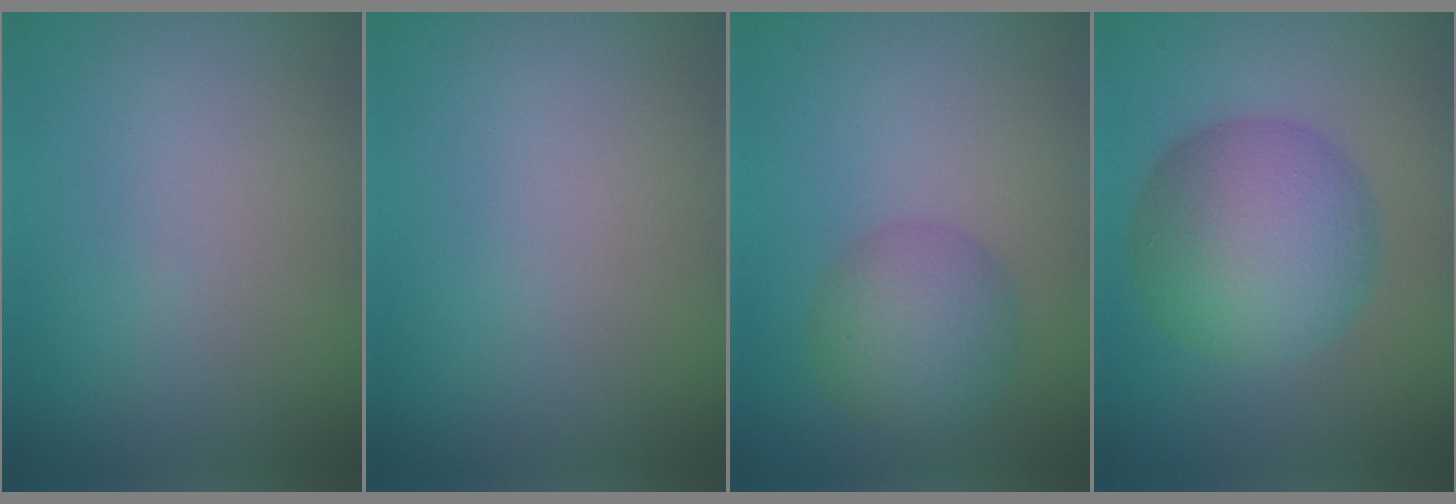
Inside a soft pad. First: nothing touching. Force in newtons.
{"total": 0.0}
{"total": 4.5, "press": 4.5, "slide": 0.1}
{"total": 8.7, "press": 8.7, "slide": 0.1}